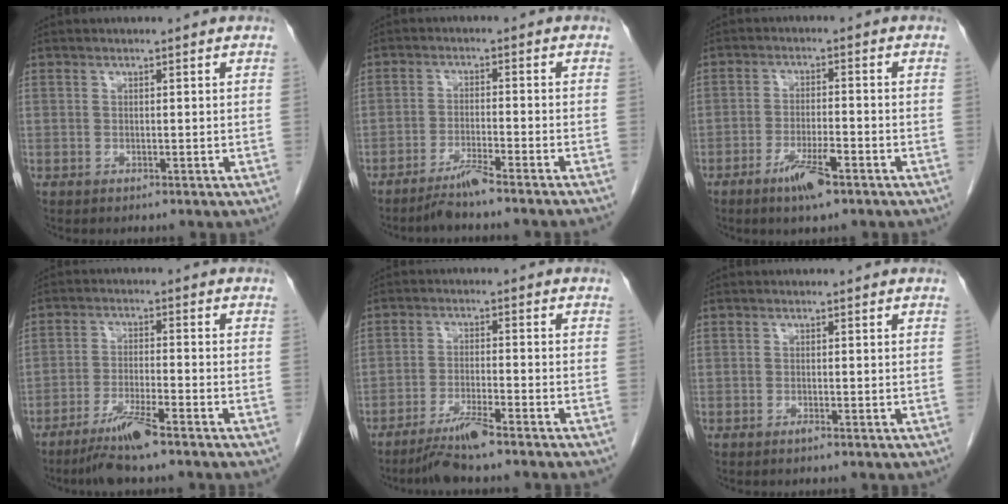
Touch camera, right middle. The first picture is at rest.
{"total": 5.2, "force": [-4.2, -1.5, 2.5], "torque": [-0.046, -0.016, -0.077]}
{"total": 5.7, "force": [-3.5, 0.8, 4.4], "torque": [-0.088, -0.008, -0.062]}
{"total": 6.7, "force": [-5.0, -0.3, 4.5], "torque": [-0.091, -0.022, -0.095]}
{"total": 6.3, "force": [-5.1, -0.7, 3.6], "torque": [-0.067, -0.021, -0.093]}
{"total": 0.6, "force": [-0.4, -0.1, 0.4], "torque": [-0.012, -0.002, -0.008]}